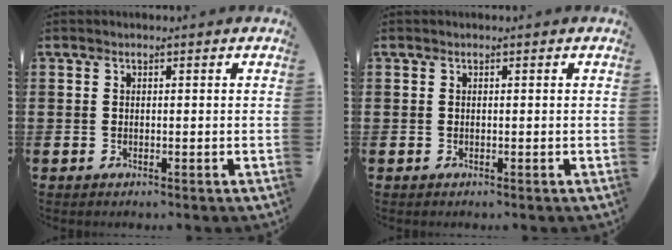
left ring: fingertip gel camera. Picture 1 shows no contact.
{"total": 0.0}